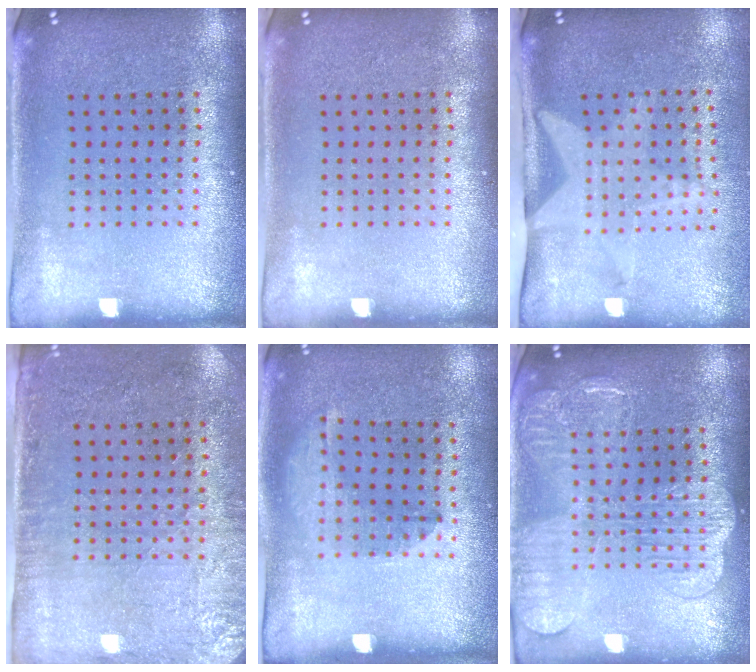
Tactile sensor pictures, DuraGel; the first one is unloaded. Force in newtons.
{"total": 0.0}
{"total": 2.1, "press": 1.6, "slide": 1.3}
{"total": 2.9, "press": 2.4, "slide": 1.6}
{"total": 1.4, "press": 0.9, "slide": 1.1}
{"total": 2.8, "press": 2.8, "slide": 0.6}